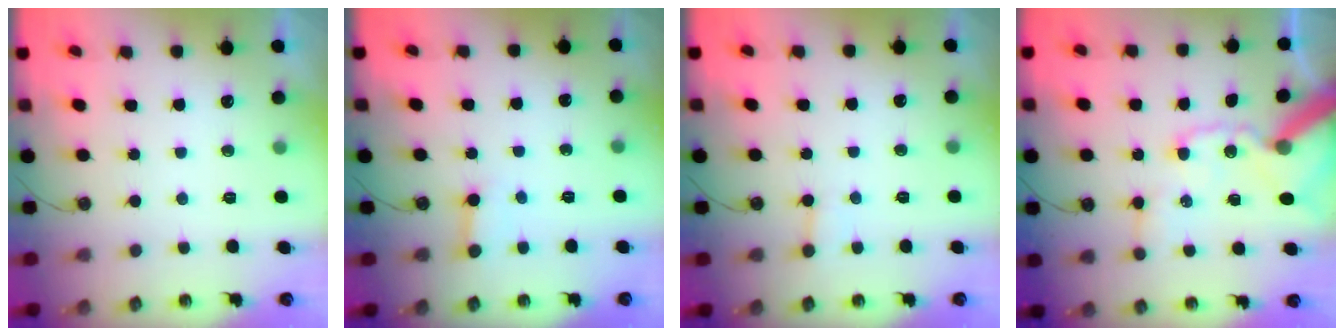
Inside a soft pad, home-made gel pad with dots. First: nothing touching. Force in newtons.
{"total": 3.0, "press": 3.0, "slide": 0.3}
{"total": 4.4, "press": 4.3, "slide": 0.3}
{"total": 18.1, "press": 17.9, "slide": 2.6}